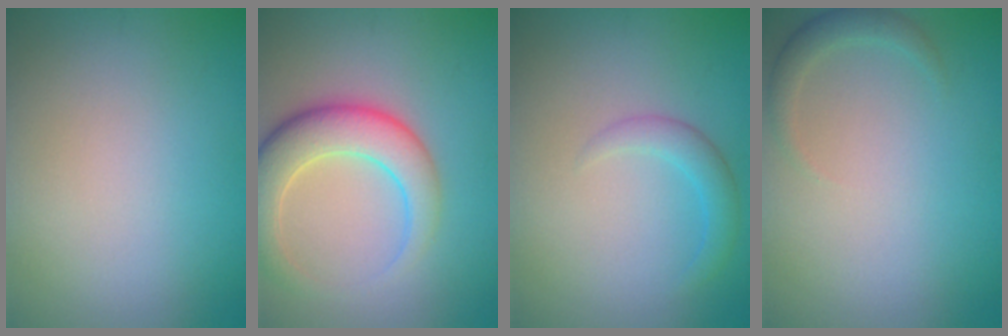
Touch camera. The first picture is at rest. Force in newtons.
{"total": 6.1, "press": 6.1, "slide": 0.4}
{"total": 2.0, "press": 2.0, "slide": 0.2}
{"total": 1.6, "press": 1.6, "slide": 0.2}